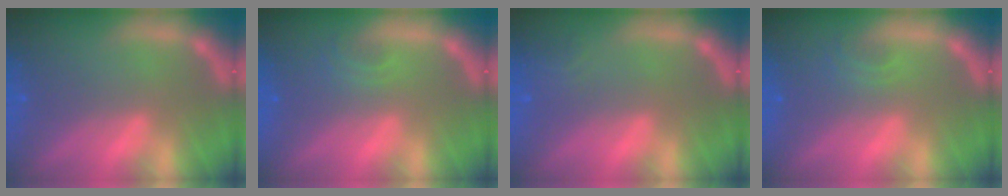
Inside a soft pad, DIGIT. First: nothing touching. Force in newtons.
{"total": 1.4}
{"total": 1.4}
{"total": 1.4}